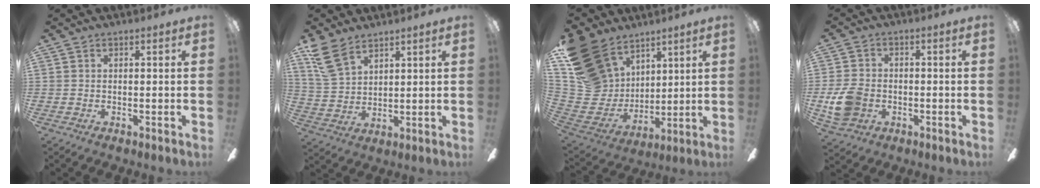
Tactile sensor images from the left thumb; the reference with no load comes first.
{"total": 10.1, "force": [7.5, 4.7, 4.8], "torque": [-0.113, -0.023, 0.144]}
{"total": 21.2, "force": [12.8, 14.3, 9.0], "torque": [-0.218, -0.070, 0.258]}
{"total": 9.0, "force": [-2.2, 7.0, 5.3], "torque": [-0.117, 0.014, -0.040]}